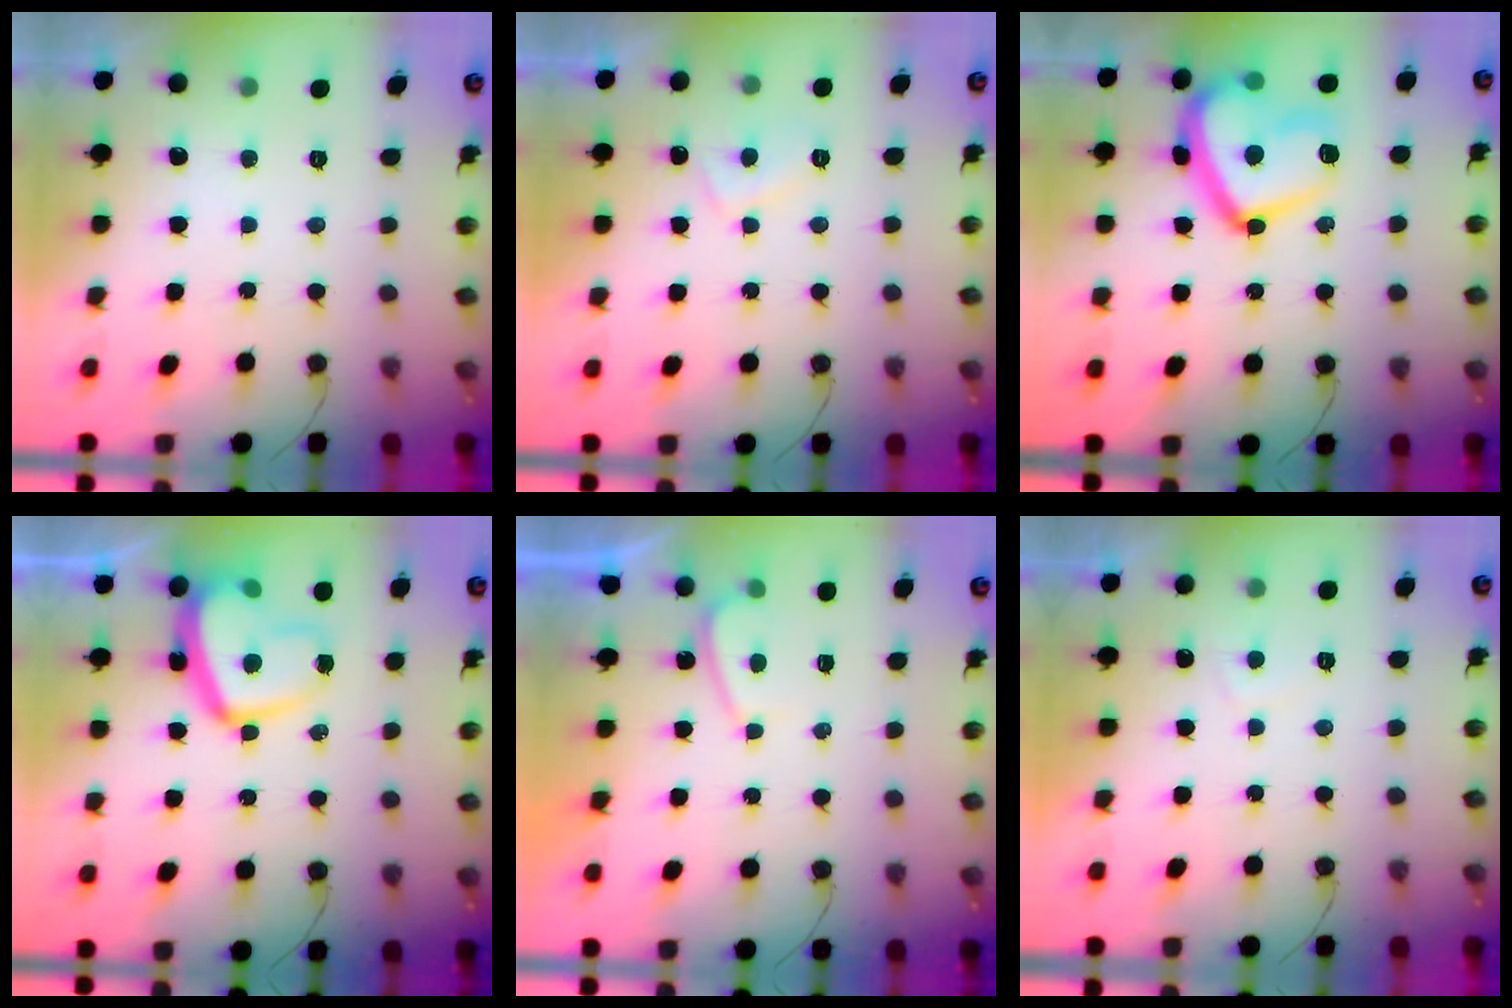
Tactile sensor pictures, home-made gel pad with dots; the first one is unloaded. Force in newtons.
{"total": 3.1, "press": 3.0, "slide": 0.8}
{"total": 19.0, "press": 18.9, "slide": 1.5}
{"total": 14.8, "press": 14.7, "slide": 1.4}
{"total": 1.6, "press": 1.5, "slide": 0.6}
{"total": 0.8, "press": 0.6, "slide": 0.5}